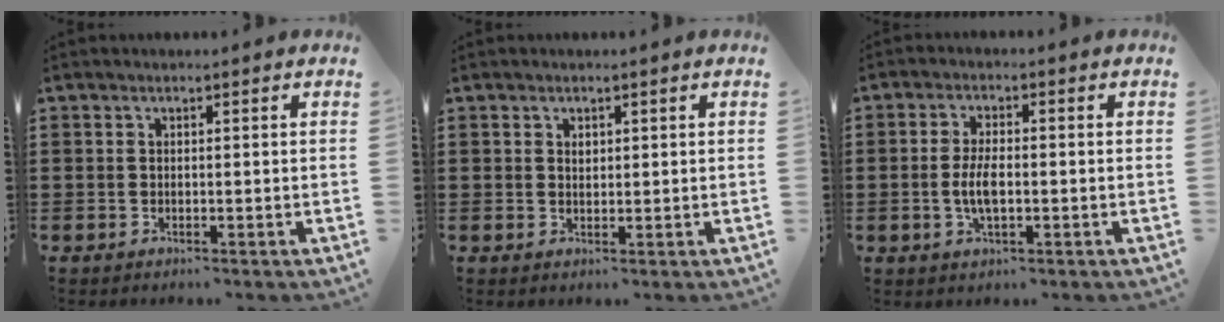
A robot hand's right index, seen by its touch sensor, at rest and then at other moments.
{"total": 1.0, "force": [0.6, 0.7, 0.4], "torque": [-0.009, 0.003, 0.012]}
{"total": 4.4, "force": [-0.6, 1.5, 4.1], "torque": [-0.089, -0.004, -0.014]}